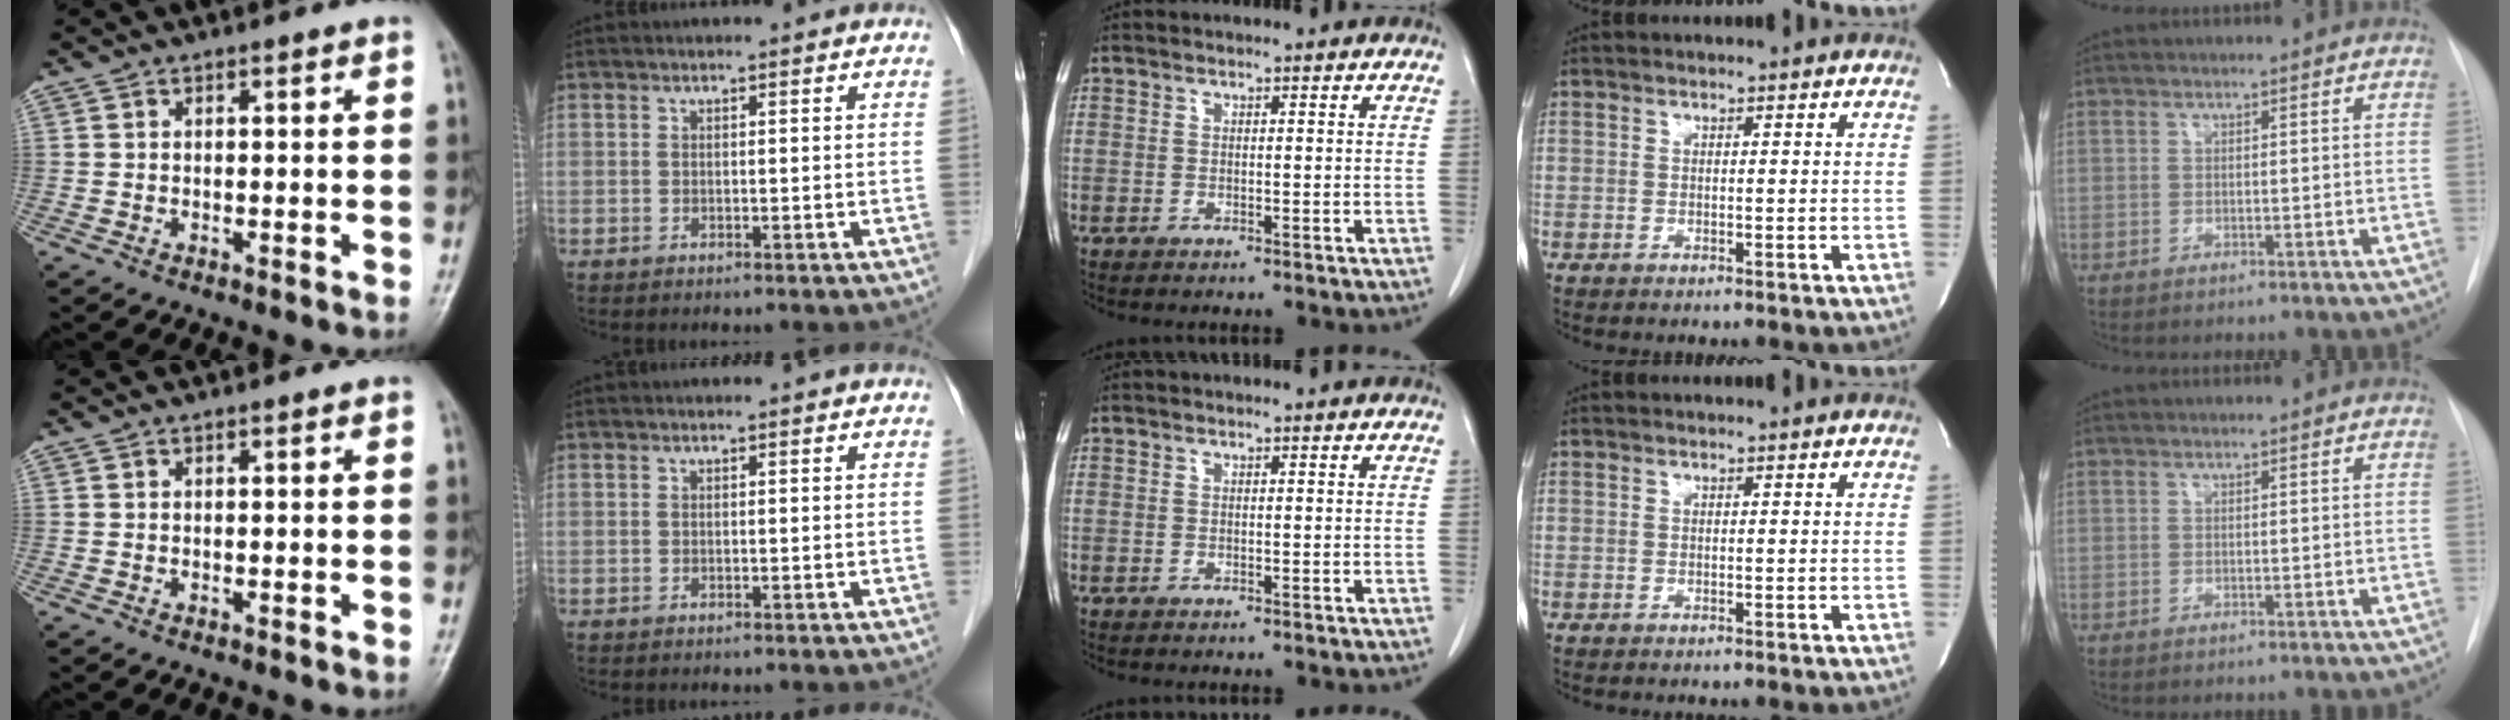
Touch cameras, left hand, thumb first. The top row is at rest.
{}